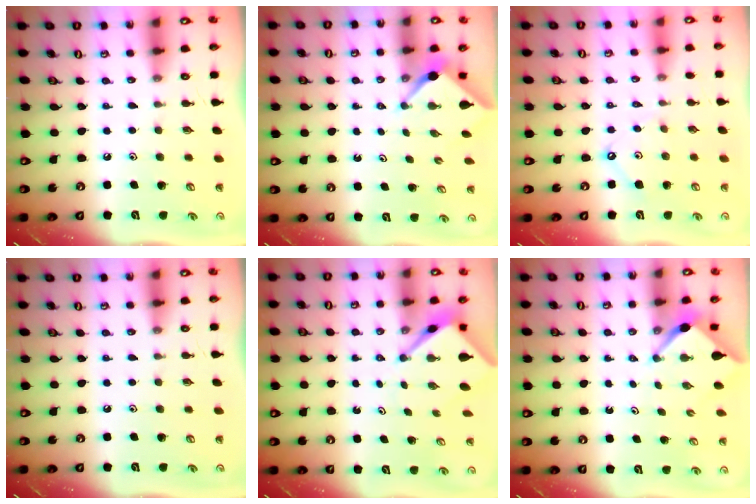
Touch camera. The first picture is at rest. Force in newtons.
{"total": 2.4, "press": 2.4, "slide": 0.3}
{"total": 5.2, "press": 5.1, "slide": 0.6}
{"total": 0.0}
{"total": 4.3, "press": 4.3, "slide": 0.5}
{"total": 2.6, "press": 2.6, "slide": 0.2}